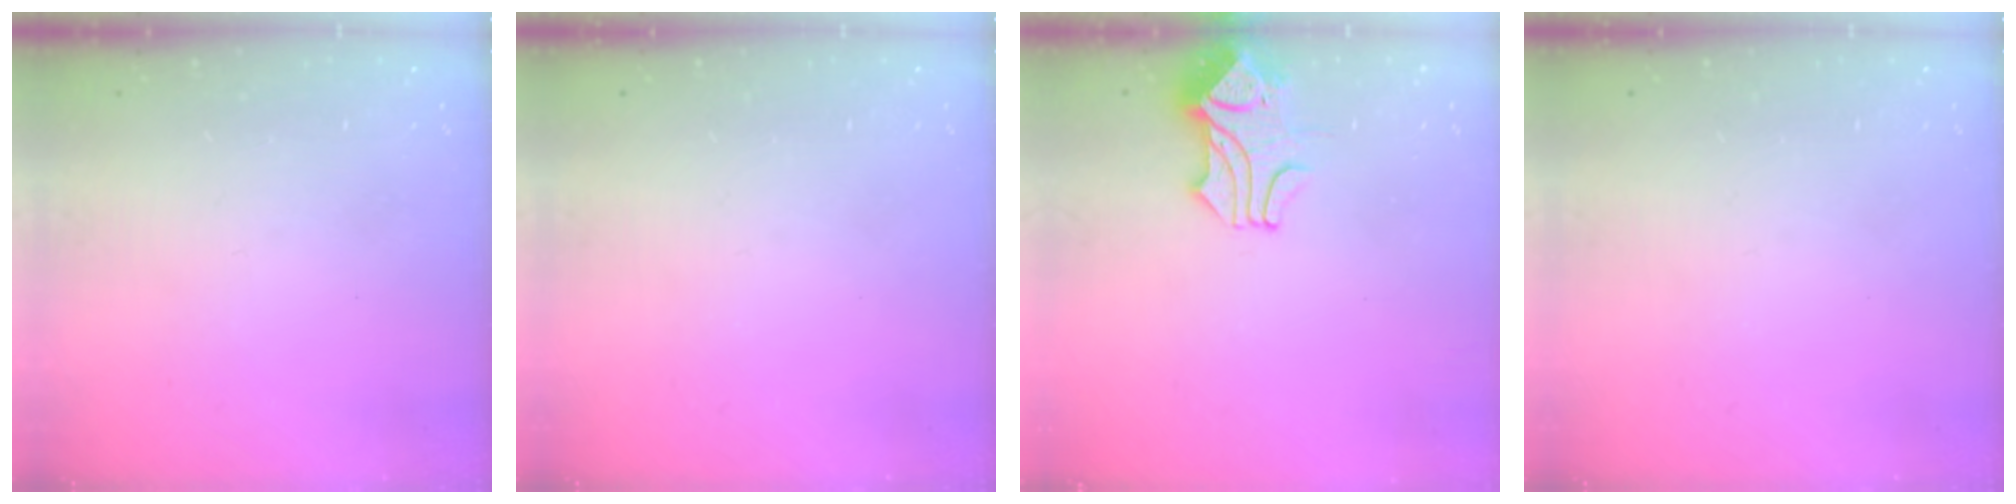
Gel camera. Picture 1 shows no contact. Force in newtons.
{"total": 0.0}
{"total": 1.8, "press": 1.3, "slide": 1.1}
{"total": 0.0}